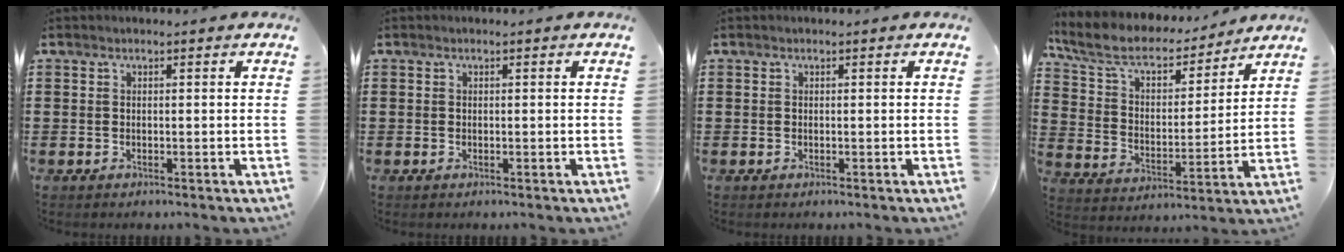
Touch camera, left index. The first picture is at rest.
{"total": 0.0}
{"total": 0.0}
{"total": 8.0, "force": [6.6, 2.9, 3.6], "torque": [-0.100, -0.036, 0.112]}